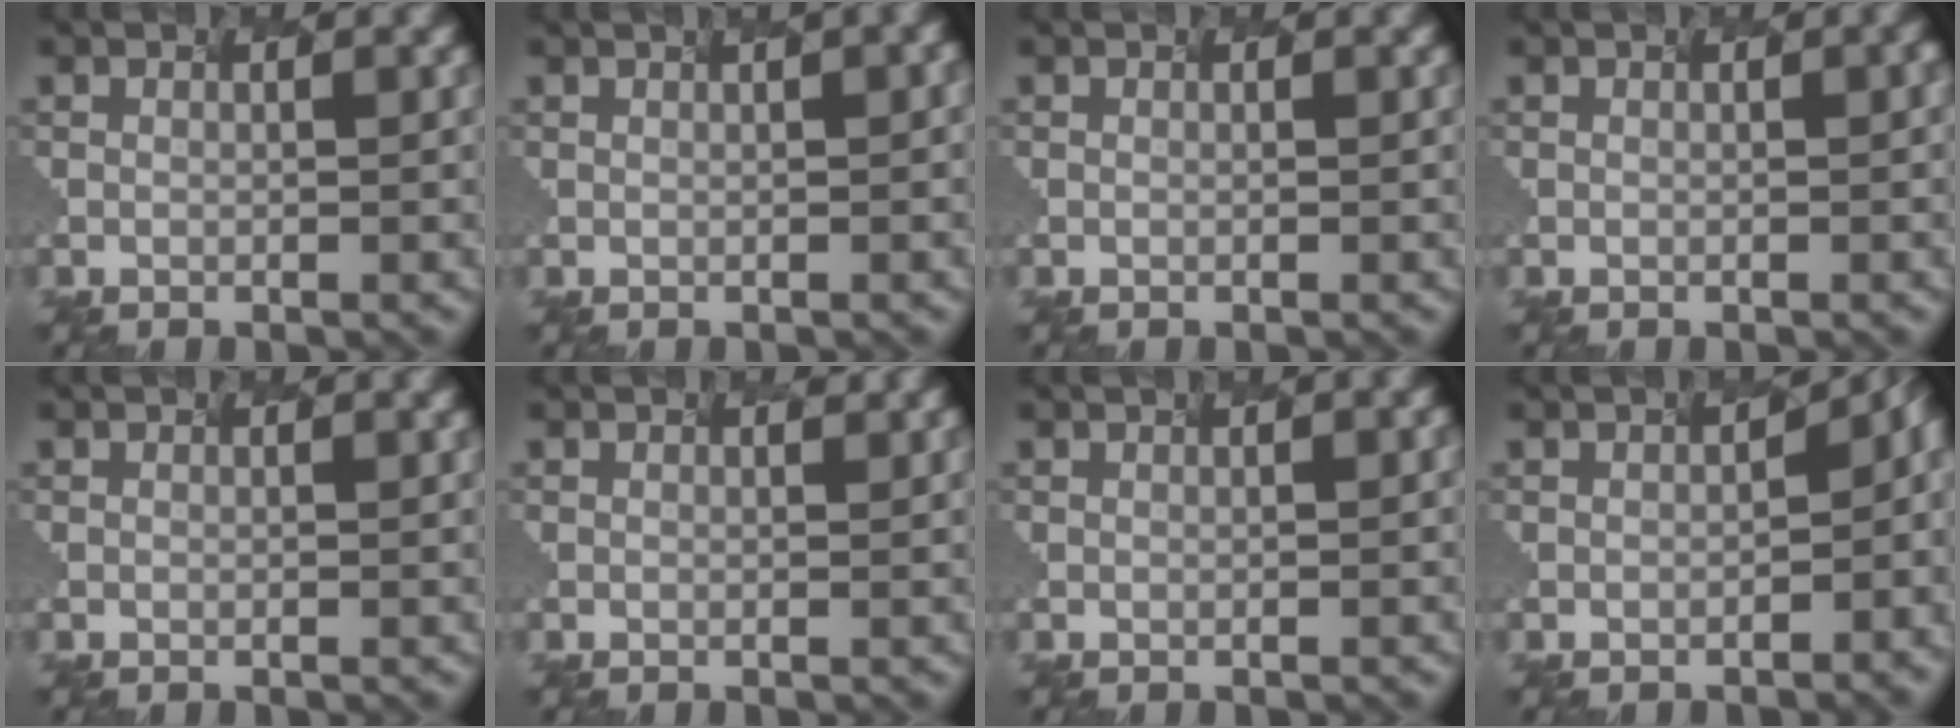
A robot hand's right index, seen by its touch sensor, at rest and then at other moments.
{"total": 3.3, "force": [1.7, 0.9, 2.7], "torque": [-0.029, 0.028, 0.030]}
{"total": 0.0}
{"total": 1.4, "force": [0.4, 0.5, 1.3], "torque": [-0.005, 0.013, 0.007]}
{"total": 0.0}
{"total": 1.4, "force": [0.9, 0.6, 0.8], "torque": [-0.001, 0.019, 0.014]}
{"total": 1.9, "force": [0.8, 0.7, 1.6], "torque": [-0.015, 0.018, 0.018]}
{"total": 7.3, "force": [0.5, 3.6, 6.3], "torque": [-0.026, 0.029, 0.057]}